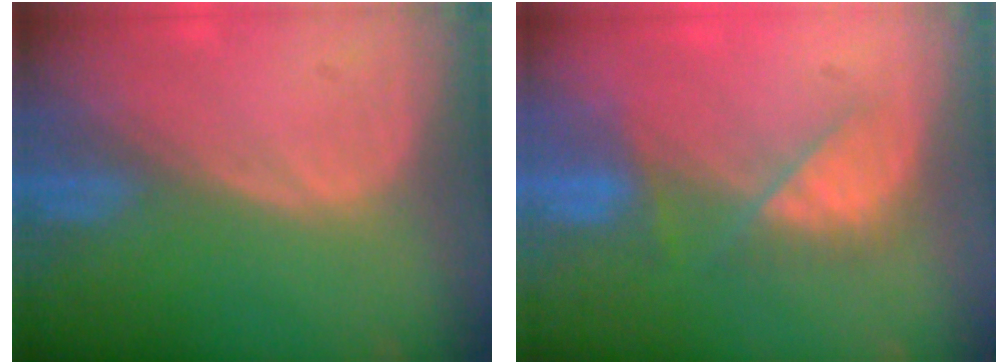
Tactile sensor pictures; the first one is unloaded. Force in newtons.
{"total": 5.0, "press": 5.0, "slide": 0.4}